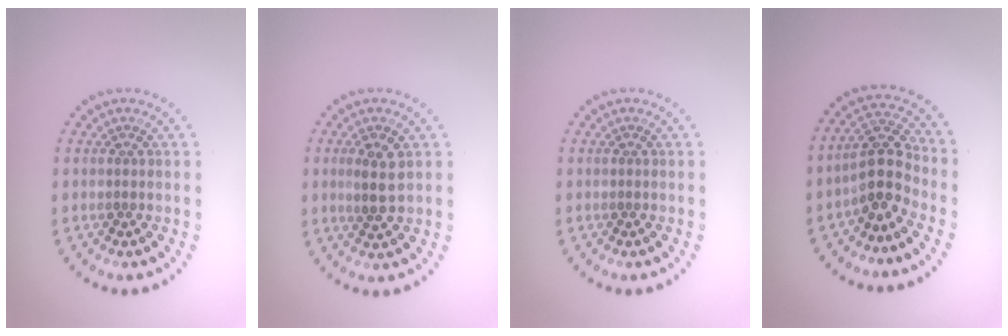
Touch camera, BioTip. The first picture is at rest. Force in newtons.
{"total": 2.7, "press": 2.7, "slide": 0.4}
{"total": 0.0}
{"total": 4.0, "press": 3.5, "slide": 1.9}